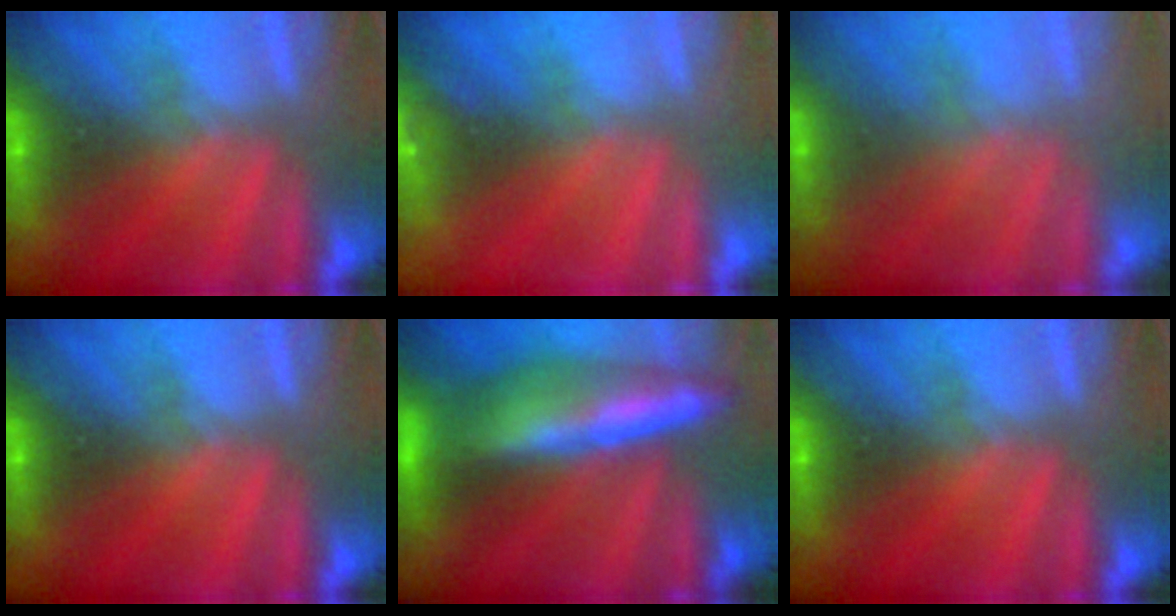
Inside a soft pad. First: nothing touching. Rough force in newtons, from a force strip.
{"total": 3.6}
{"total": 2.4}
{"total": 0.0}
{"total": 7.9}
{"total": 0.0}